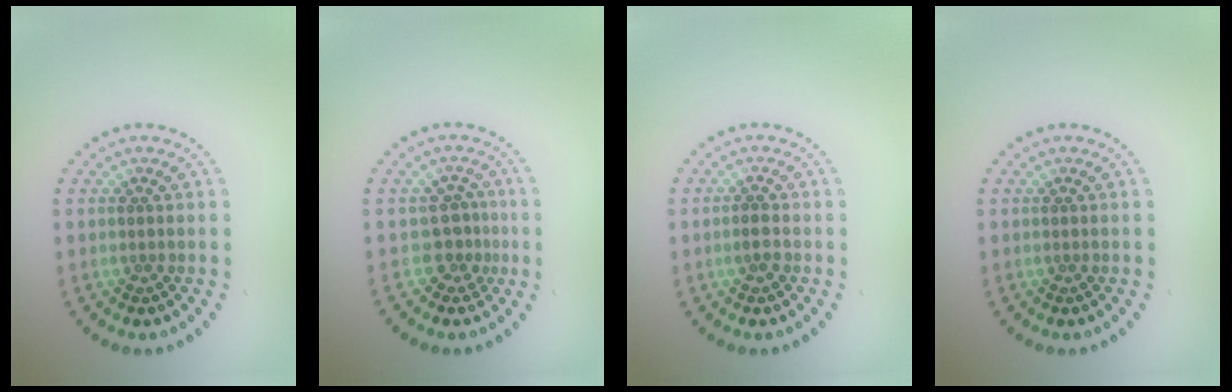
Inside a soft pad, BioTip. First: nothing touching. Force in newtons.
{"total": 2.3, "press": 1.5, "slide": 1.7}
{"total": 1.3, "press": 1.2, "slide": 0.4}
{"total": 0.0}